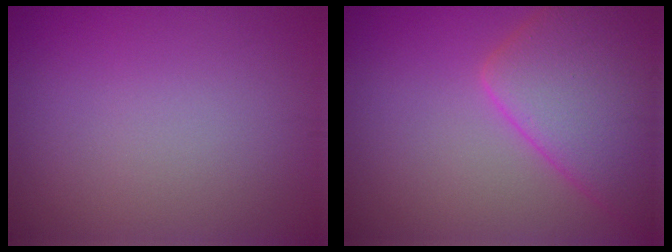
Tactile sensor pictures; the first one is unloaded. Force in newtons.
{"total": 8.5, "press": 8.5, "slide": 0.5}